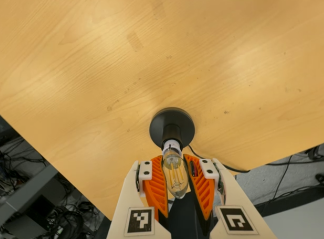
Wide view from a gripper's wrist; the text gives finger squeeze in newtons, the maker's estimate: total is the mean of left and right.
{"total": 23.4, "left": 22.1, "right": 24.8}